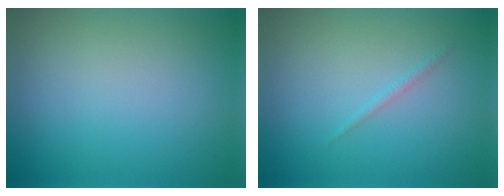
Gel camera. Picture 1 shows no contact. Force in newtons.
{"total": 0.6, "press": 0.6, "slide": 0.1}